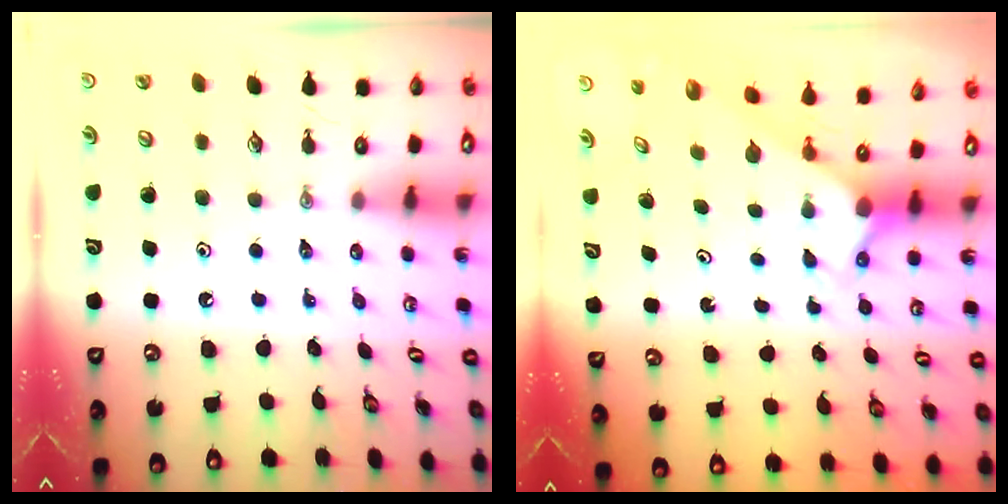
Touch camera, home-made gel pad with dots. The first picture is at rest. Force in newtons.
{"total": 2.2, "press": 2.2, "slide": 0.2}